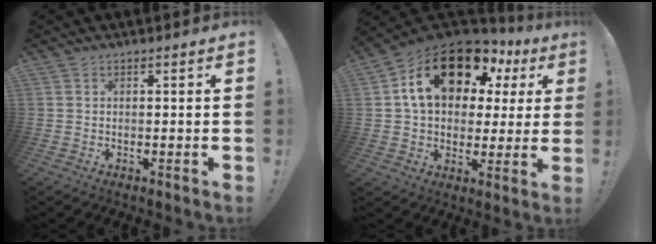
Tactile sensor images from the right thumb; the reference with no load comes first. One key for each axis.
{"total": 19.1, "fx": 9.0, "fy": 11.7, "fz": 12.2, "tx": -0.186, "ty": -0.039, "tz": 0.161}